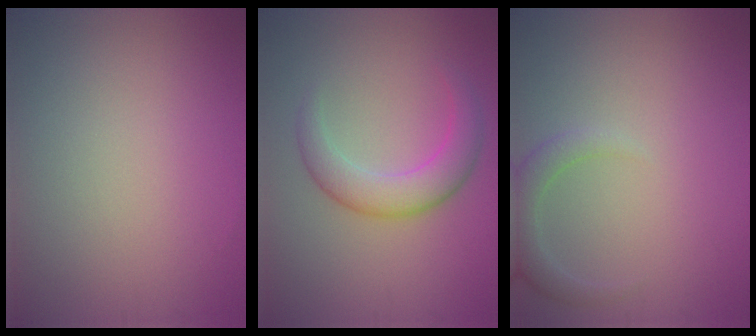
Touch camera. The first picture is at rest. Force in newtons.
{"total": 4.2, "press": 4.2, "slide": 0.1}
{"total": 2.2, "press": 2.2, "slide": 0.3}